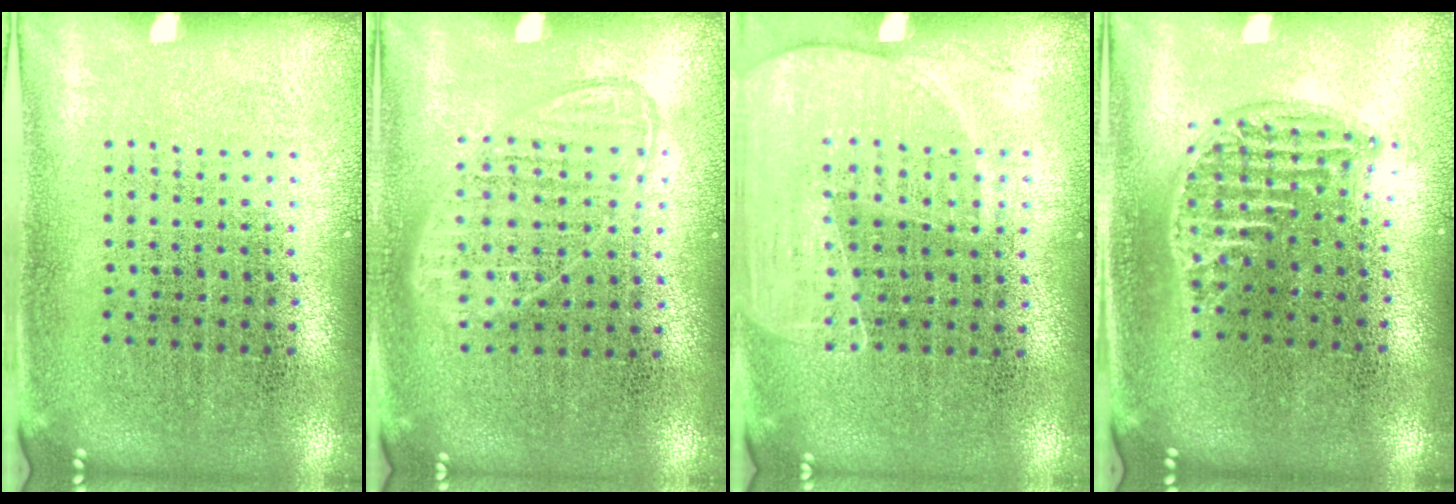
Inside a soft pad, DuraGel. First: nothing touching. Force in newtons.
{"total": 0.9, "press": 0.8, "slide": 0.3}
{"total": 1.6, "press": 1.4, "slide": 0.7}
{"total": 1.3, "press": 1.1, "slide": 0.6}